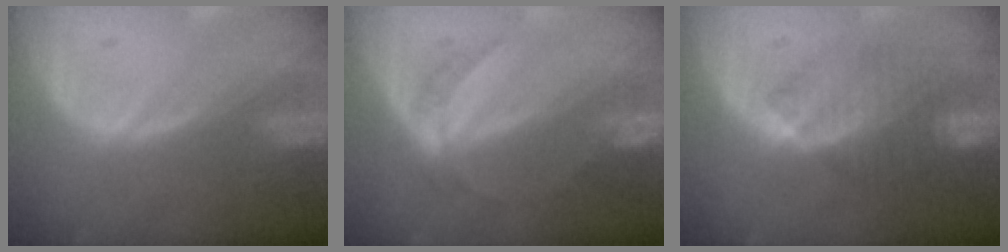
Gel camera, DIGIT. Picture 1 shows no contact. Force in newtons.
{"total": 4.8, "press": 4.3, "slide": 2.1}
{"total": 8.0, "press": 7.2, "slide": 3.3}